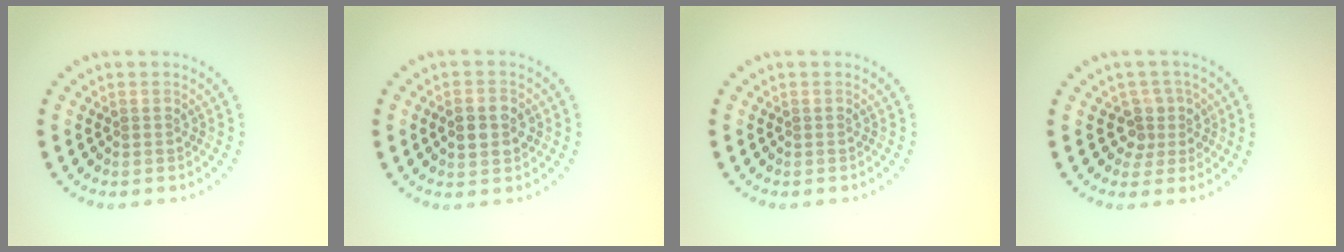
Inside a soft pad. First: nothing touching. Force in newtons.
{"total": 2.7, "press": 2.7, "slide": 0.0}
{"total": 0.0}
{"total": 2.5, "press": 1.9, "slide": 1.6}